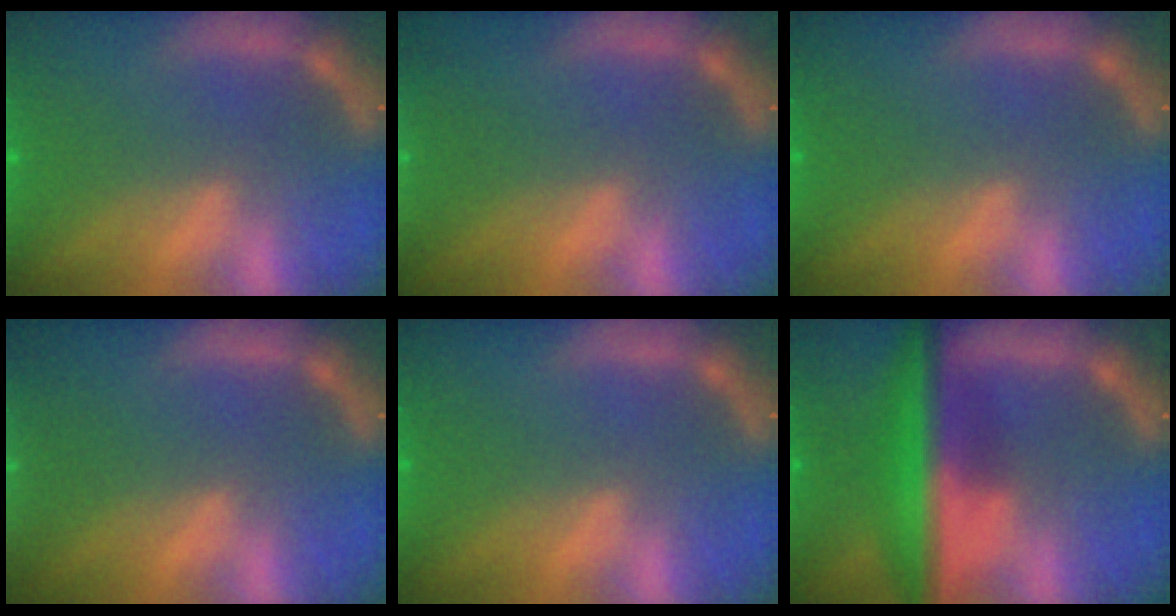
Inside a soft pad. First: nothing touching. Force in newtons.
{"total": 2.4}
{"total": 0.0}
{"total": 9.0}
{"total": 0.0}
{"total": 9.0}